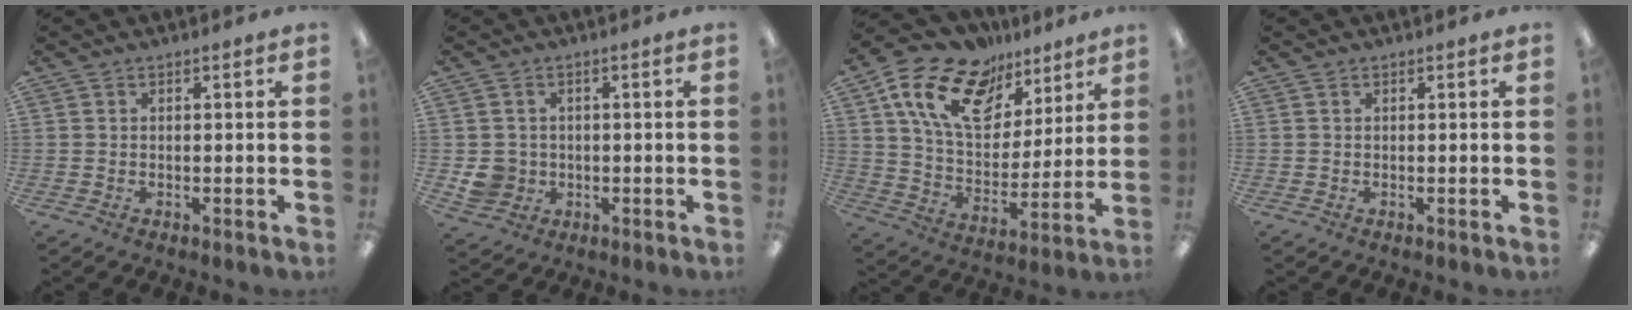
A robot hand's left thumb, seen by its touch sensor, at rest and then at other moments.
{"total": 4.9, "force": [-0.3, 4.7, 1.1], "torque": [-0.025, 0.009, -0.002]}
{"total": 18.3, "force": [10.7, 11.0, 9.8], "torque": [-0.177, -0.044, 0.197]}
{"total": 0.0}